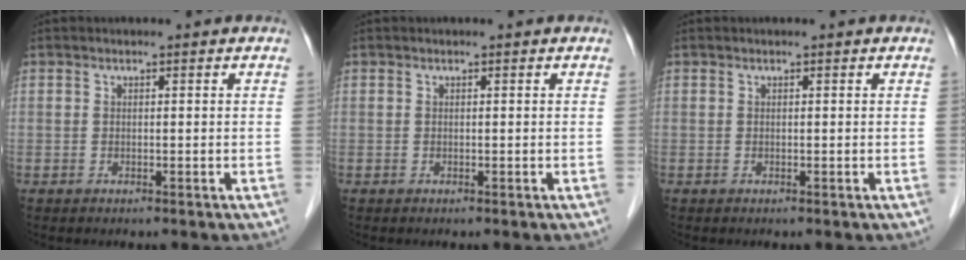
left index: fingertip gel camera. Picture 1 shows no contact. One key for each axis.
{"total": 0.0}
{"total": 0.0}